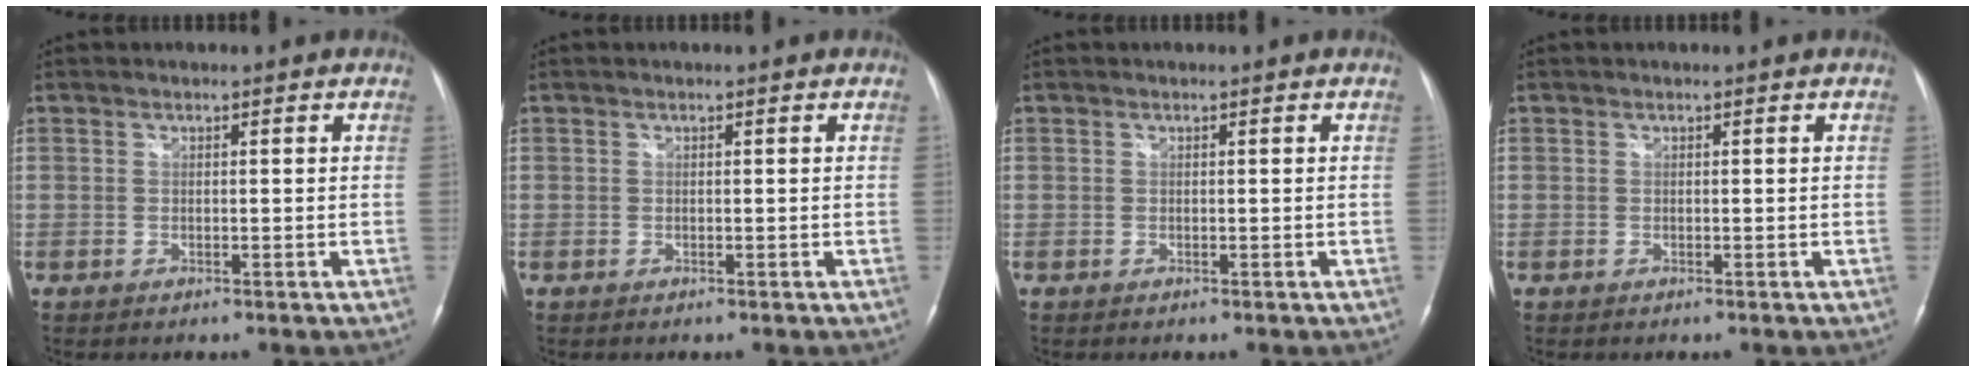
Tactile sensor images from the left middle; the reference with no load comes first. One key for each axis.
{"total": 0.0}
{"total": 0.0}
{"total": 0.0}